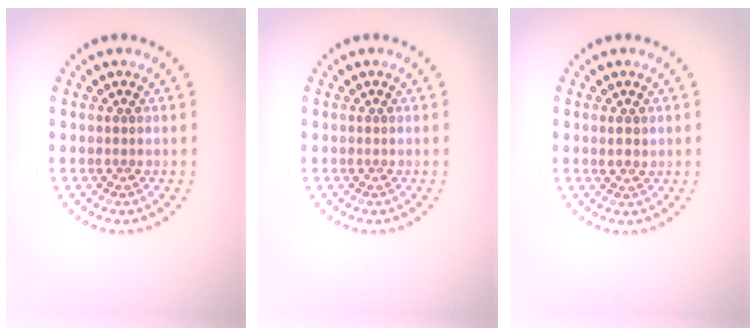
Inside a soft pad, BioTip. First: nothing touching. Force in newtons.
{"total": 0.0}
{"total": 1.1, "press": 1.1, "slide": 0.3}